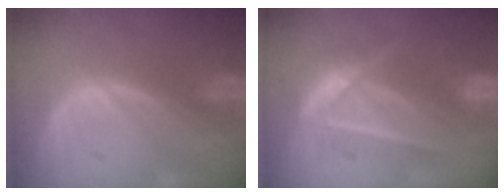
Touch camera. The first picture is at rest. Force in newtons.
{"total": 6.8, "press": 6.7, "slide": 1.2}